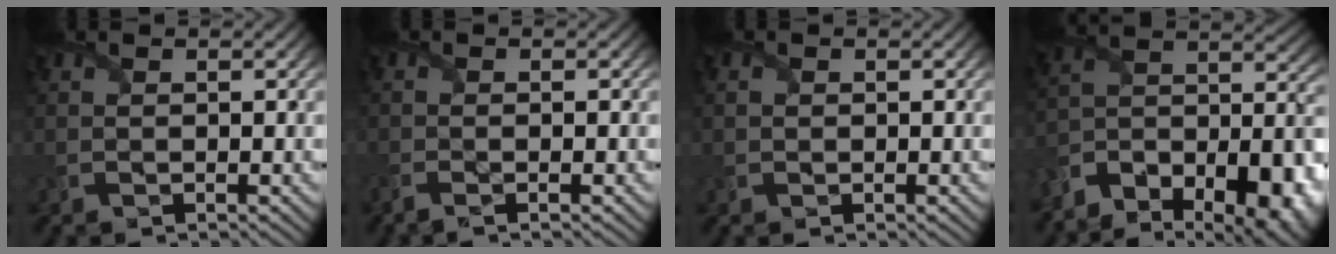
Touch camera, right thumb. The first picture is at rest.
{"total": 2.0, "force": [-1.4, -0.3, 1.5], "torque": [-0.035, -0.005, -0.029]}
{"total": 0.0}
{"total": 18.9, "force": [-13.3, 7.7, 10.9], "torque": [-0.201, -0.034, -0.197]}